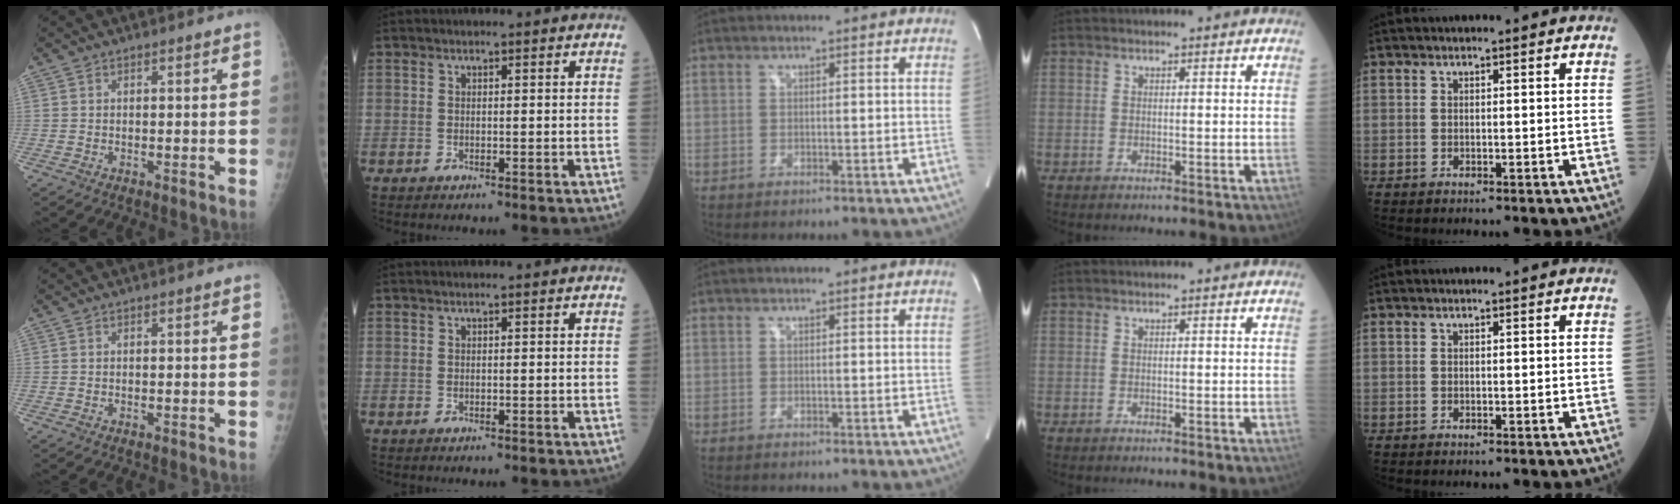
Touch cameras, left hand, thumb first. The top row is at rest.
{}